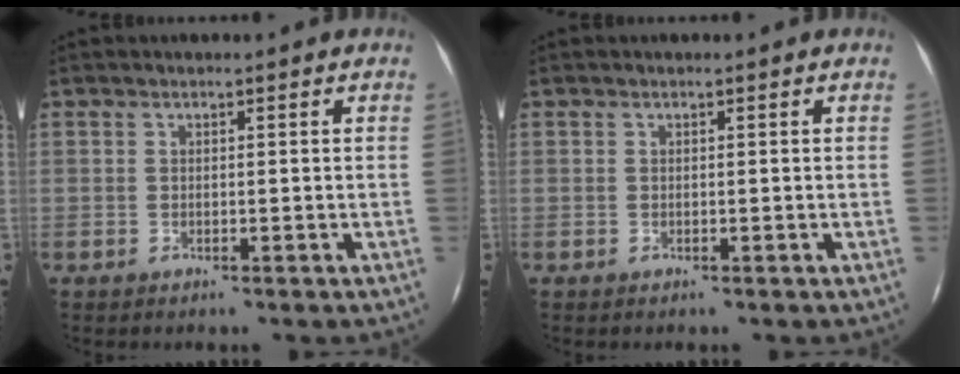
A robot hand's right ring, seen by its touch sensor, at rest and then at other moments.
{"total": 0.0}